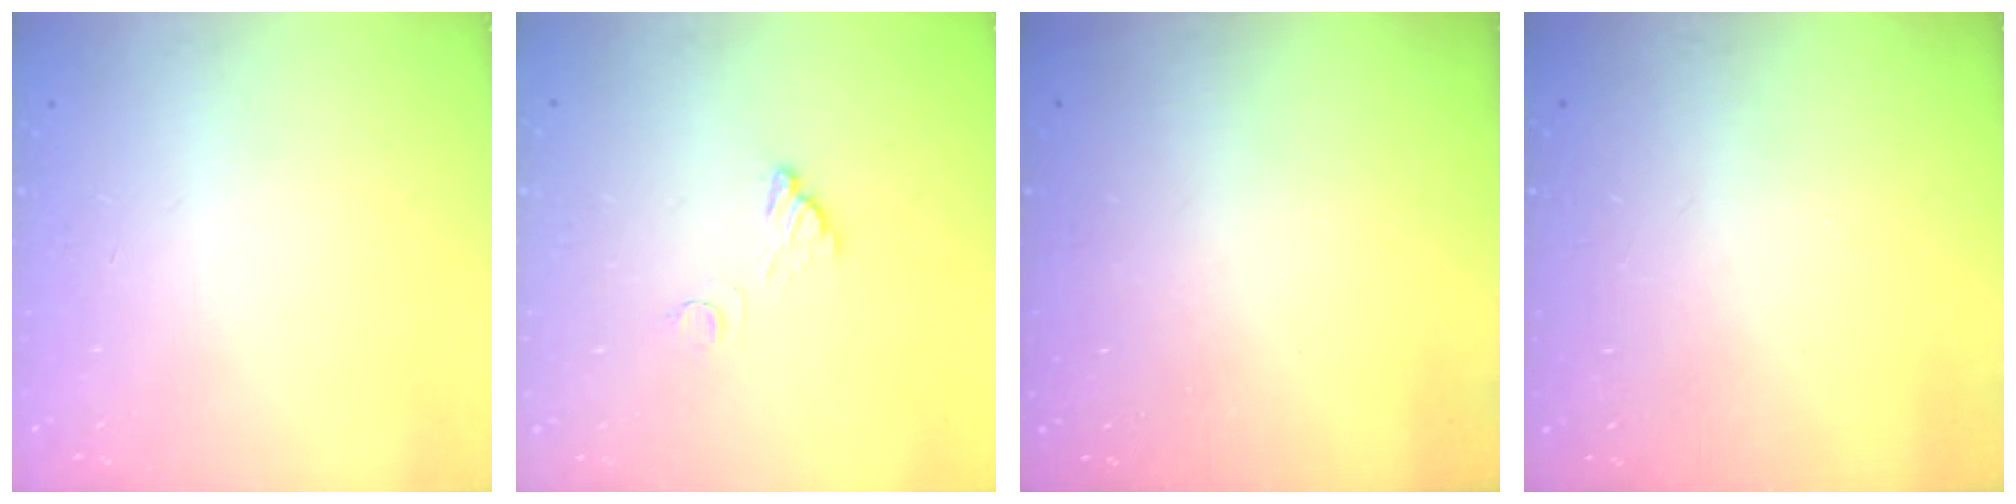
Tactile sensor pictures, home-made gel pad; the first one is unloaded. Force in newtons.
{"total": 3.6, "press": 3.6, "slide": 0.3}
{"total": 2.9, "press": 2.9, "slide": 0.3}
{"total": 3.0, "press": 3.0, "slide": 0.1}